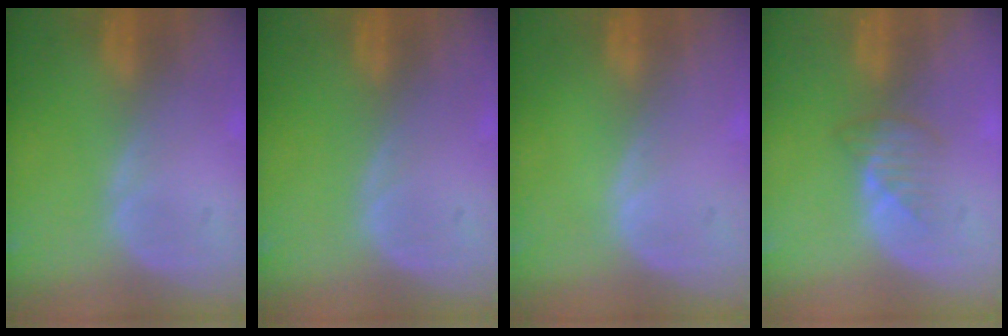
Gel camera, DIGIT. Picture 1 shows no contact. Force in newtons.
{"total": 0.0}
{"total": 0.0}
{"total": 2.5, "press": 2.5, "slide": 0.4}